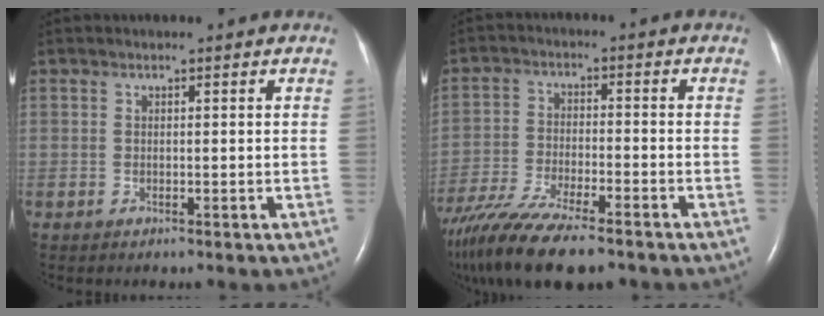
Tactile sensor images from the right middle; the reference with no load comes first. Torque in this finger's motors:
{"motor_torque": [1.08, -1.06, 0.25, 0.08]}